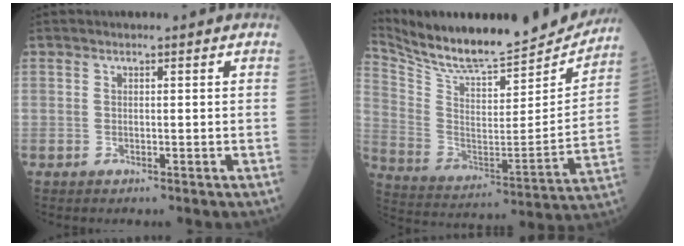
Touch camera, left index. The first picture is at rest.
{"total": 25.0, "force": [23.0, 3.7, 9.0], "torque": [-0.169, -0.054, 0.349]}